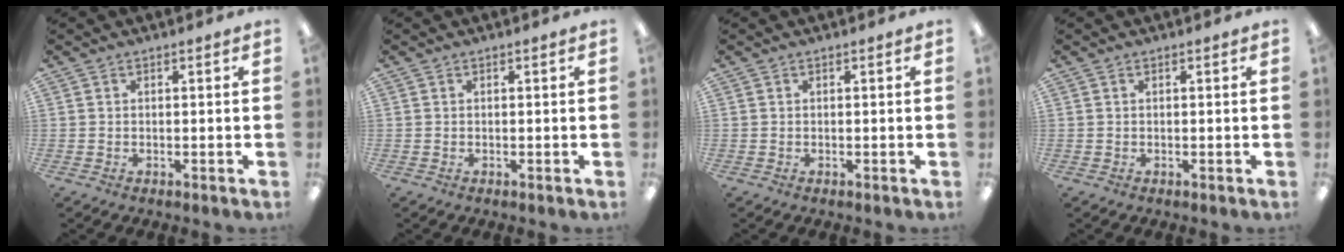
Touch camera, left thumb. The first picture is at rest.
{"total": 0.0}
{"total": 0.0}
{"total": 0.0}